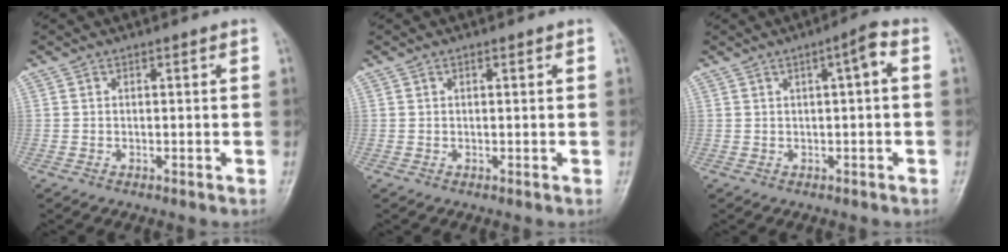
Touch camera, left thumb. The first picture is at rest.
{"total": 0.5, "force": [0.3, 0.2, 0.4], "torque": [-0.008, -0.001, 0.004]}
{"total": 2.4, "force": [0.6, 0.2, 2.3], "torque": [-0.039, 0.006, 0.009]}